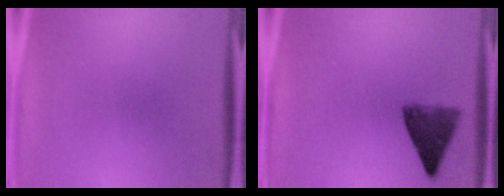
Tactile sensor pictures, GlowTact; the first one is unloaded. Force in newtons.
{"total": 6.0}